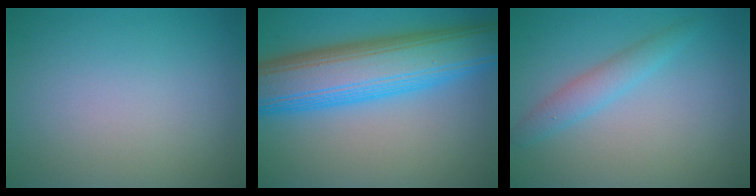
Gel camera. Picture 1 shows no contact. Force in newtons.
{"total": 11.1, "press": 11.1, "slide": 0.1}
{"total": 2.2, "press": 2.2, "slide": 0.3}